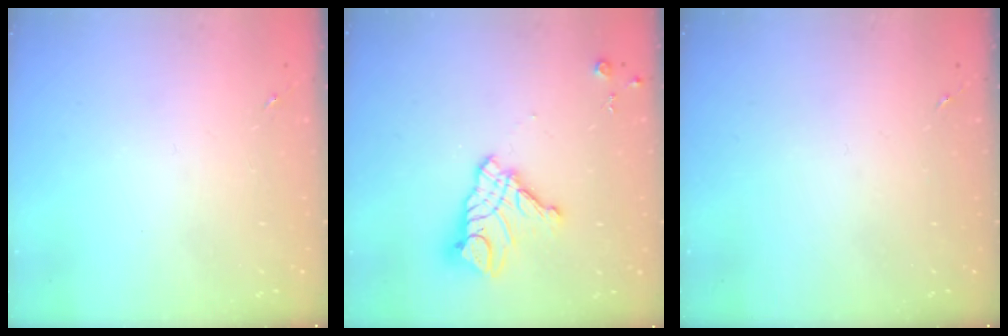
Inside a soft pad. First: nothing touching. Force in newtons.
{"total": 15.1, "press": 15.0, "slide": 1.4}
{"total": 0.0}